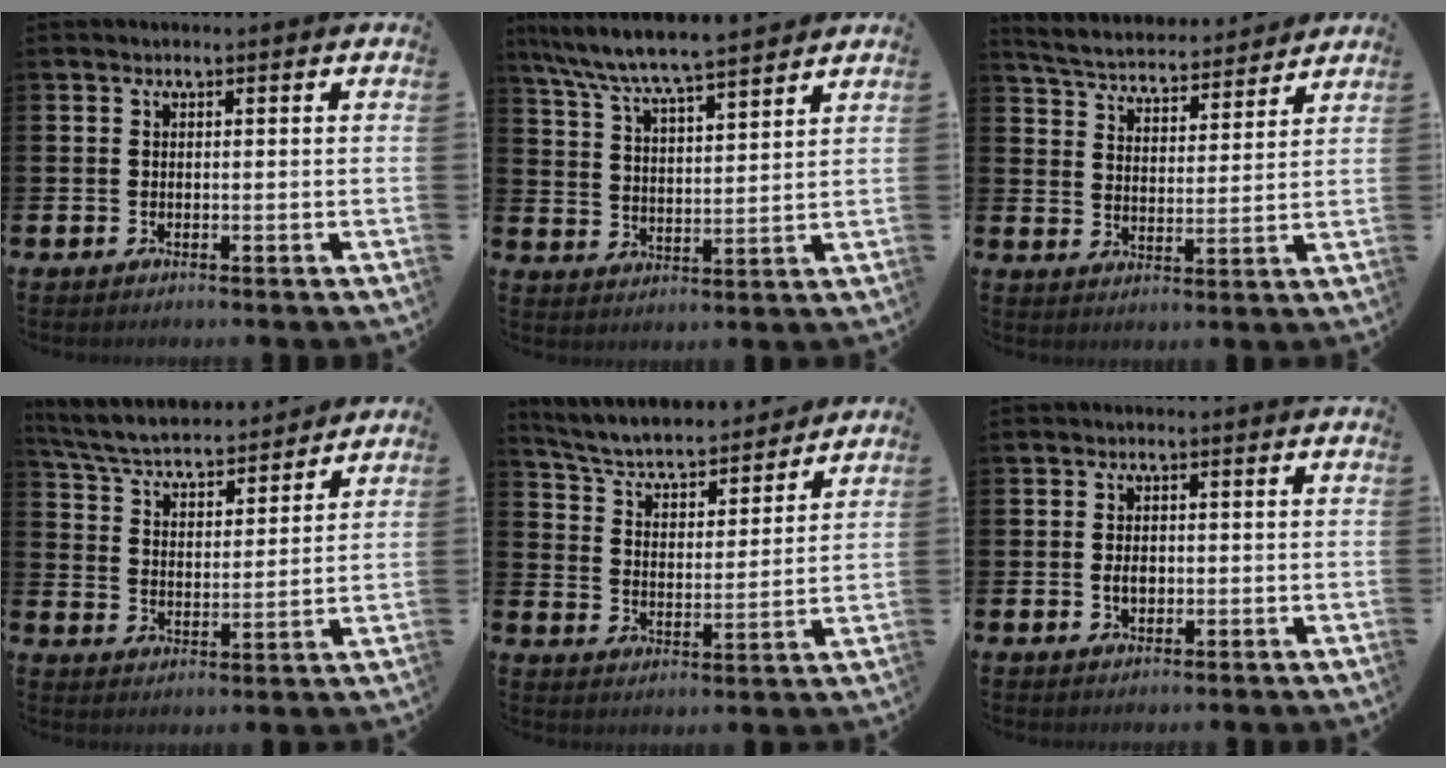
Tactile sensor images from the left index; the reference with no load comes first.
{"total": 7.3, "force": [7.0, 0.3, 2.1], "torque": [-0.071, -0.046, 0.122]}
{"total": 5.0, "force": [4.9, 0.9, 0.5], "torque": [-0.037, -0.039, 0.081]}
{"total": 5.7, "force": [5.3, 1.3, 1.4], "torque": [-0.053, -0.044, 0.087]}
{"total": 5.9, "force": [5.4, 1.7, 1.9], "torque": [-0.063, -0.049, 0.085]}
{"total": 1.8, "force": [-0.1, 1.3, 1.3], "torque": [-0.010, 0.000, -0.007]}